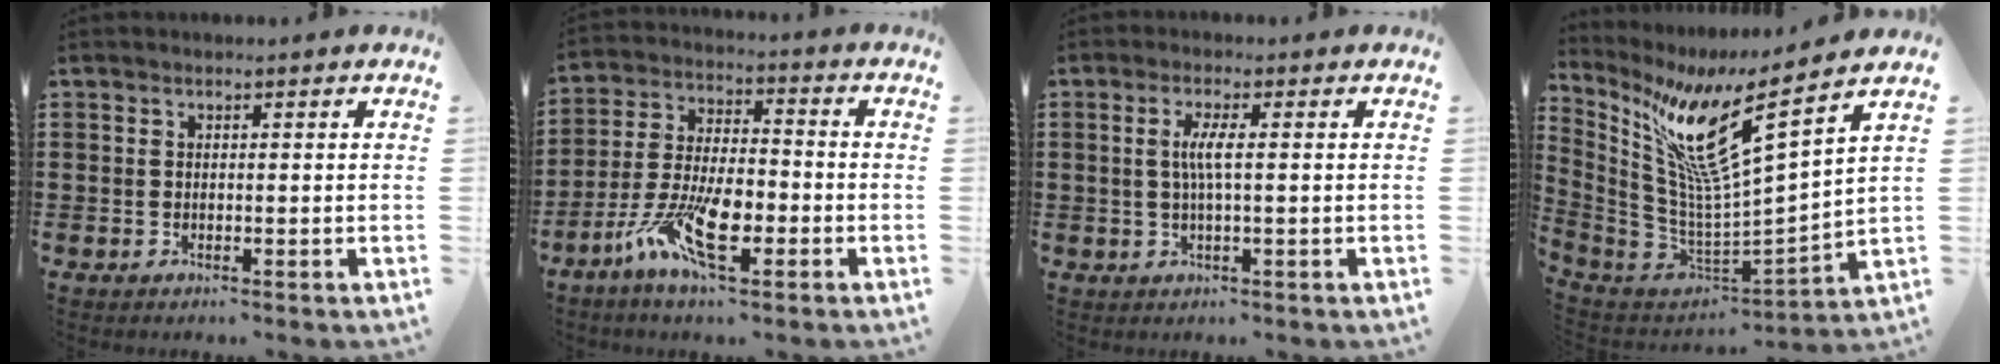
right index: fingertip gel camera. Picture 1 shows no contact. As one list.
[{"total": 11.0, "force": [-5.3, 4.2, 8.6], "torque": [-0.188, 0.003, -0.100]}, {"total": 3.5, "force": [0.1, 0.2, 3.5], "torque": [-0.072, -0.008, -0.004]}, {"total": 12.0, "force": [7.4, 0.6, 9.4], "torque": [-0.209, -0.048, 0.118]}]